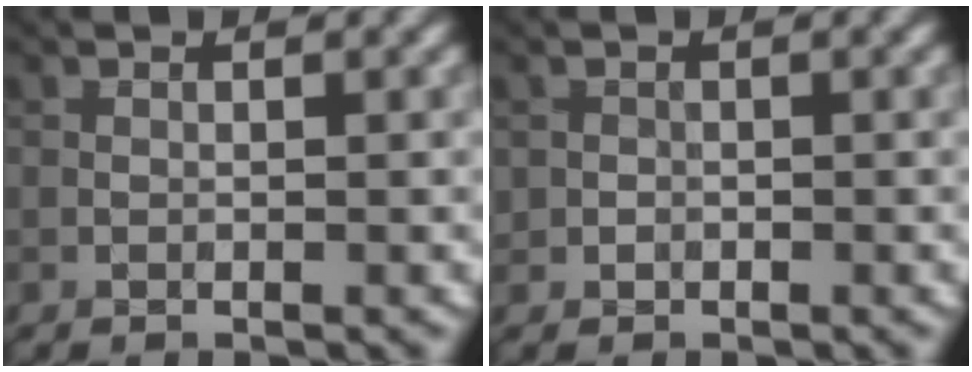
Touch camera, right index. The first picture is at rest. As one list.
[{"total": 0.7, "force": [-0.1, 0.7, -0.1], "torque": [0.011, -0.004, -0.004]}]